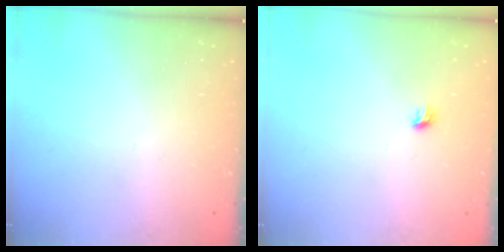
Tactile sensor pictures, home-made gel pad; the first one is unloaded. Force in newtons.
{"total": 3.7, "press": 3.6, "slide": 0.8}